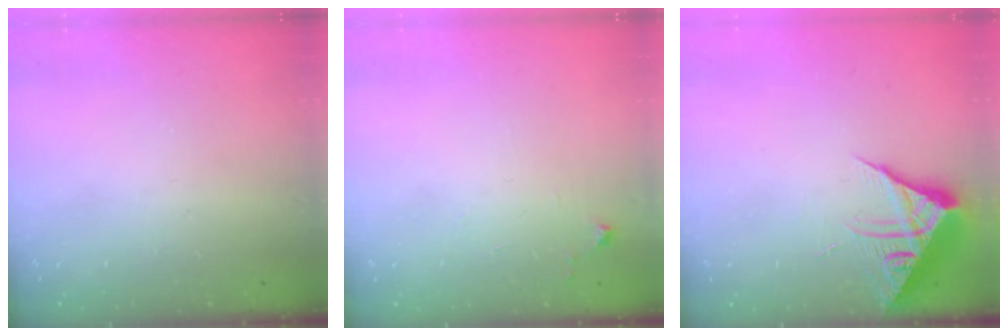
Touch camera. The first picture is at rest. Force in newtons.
{"total": 4.7, "press": 4.7, "slide": 0.6}
{"total": 8.2, "press": 8.2, "slide": 0.7}